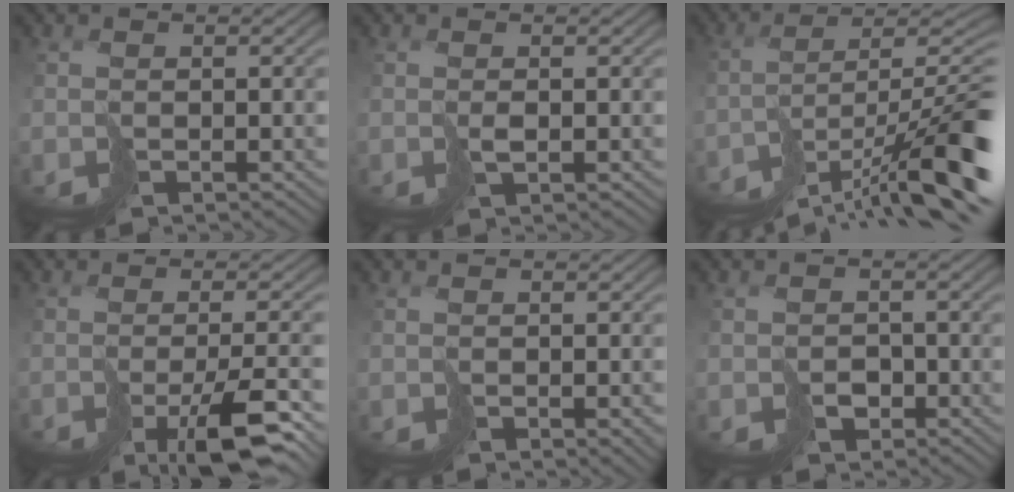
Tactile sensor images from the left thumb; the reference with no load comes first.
{"total": 0.8, "force": [0.1, 0.2, 0.8], "torque": [-0.014, 0.000, 0.002]}
{"total": 15.2, "force": [-8.5, 4.5, 11.7], "torque": [-0.183, -0.008, -0.148]}
{"total": 9.1, "force": [-4.9, 2.0, 7.4], "torque": [-0.109, -0.009, -0.082]}
{"total": 2.0, "force": [-1.0, 0.7, 1.5], "torque": [-0.023, -0.003, -0.011]}
{"total": 1.8, "force": [-0.9, 1.4, 0.8], "torque": [-0.008, -0.002, -0.014]}